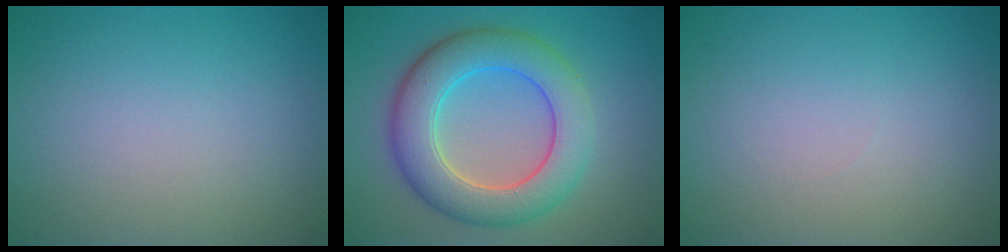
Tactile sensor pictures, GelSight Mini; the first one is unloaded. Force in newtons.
{"total": 7.8, "press": 7.8, "slide": 0.2}
{"total": 0.0}